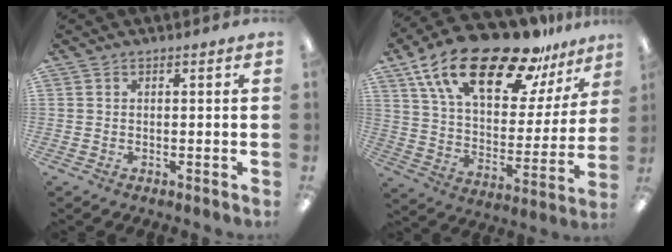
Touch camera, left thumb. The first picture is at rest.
{"total": 25.4, "force": [17.6, 9.9, 15.4], "torque": [-0.262, -0.106, 0.301]}